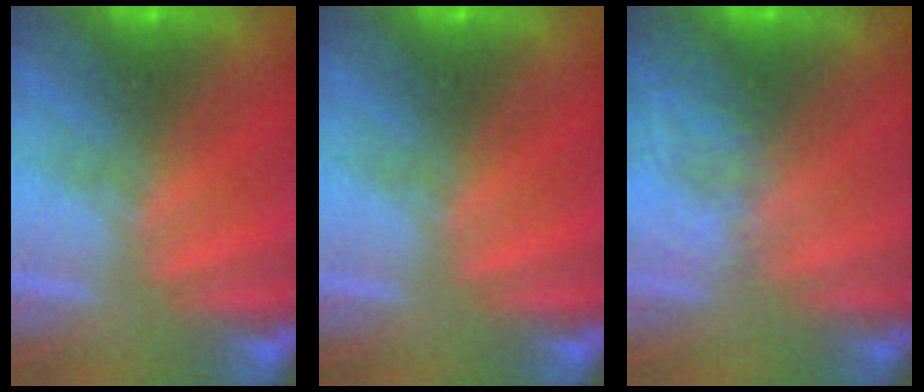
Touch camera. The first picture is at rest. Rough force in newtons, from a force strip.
{"total": 0.0}
{"total": 2.1}